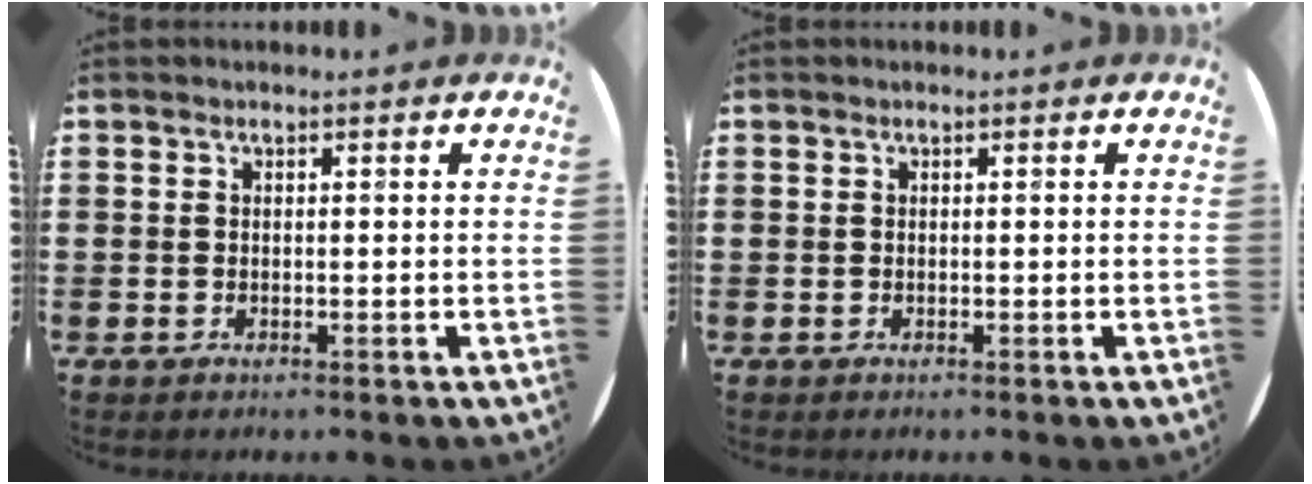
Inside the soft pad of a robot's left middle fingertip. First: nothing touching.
{"total": 0.0}